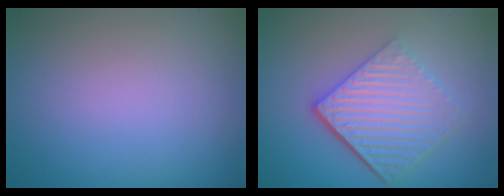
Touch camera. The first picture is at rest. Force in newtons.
{"total": 6.2, "press": 4.2, "slide": 4.5}